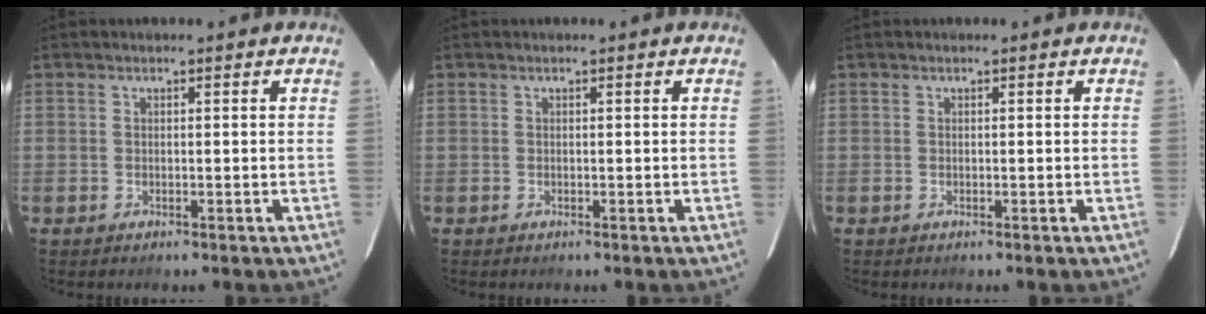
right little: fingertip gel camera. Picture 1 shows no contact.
{"total": 0.0}
{"total": 0.0}